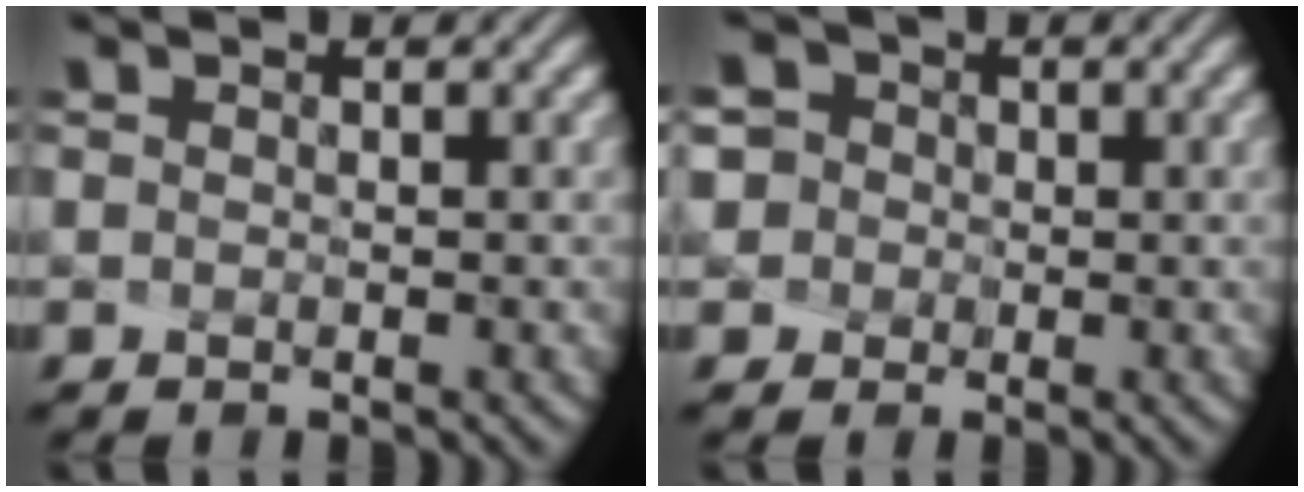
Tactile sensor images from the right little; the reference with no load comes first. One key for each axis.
{"total": 4.6, "fx": 0.3, "fy": 4.4, "fz": 1.0, "tx": -0.028, "ty": 0.038, "tz": -0.007}